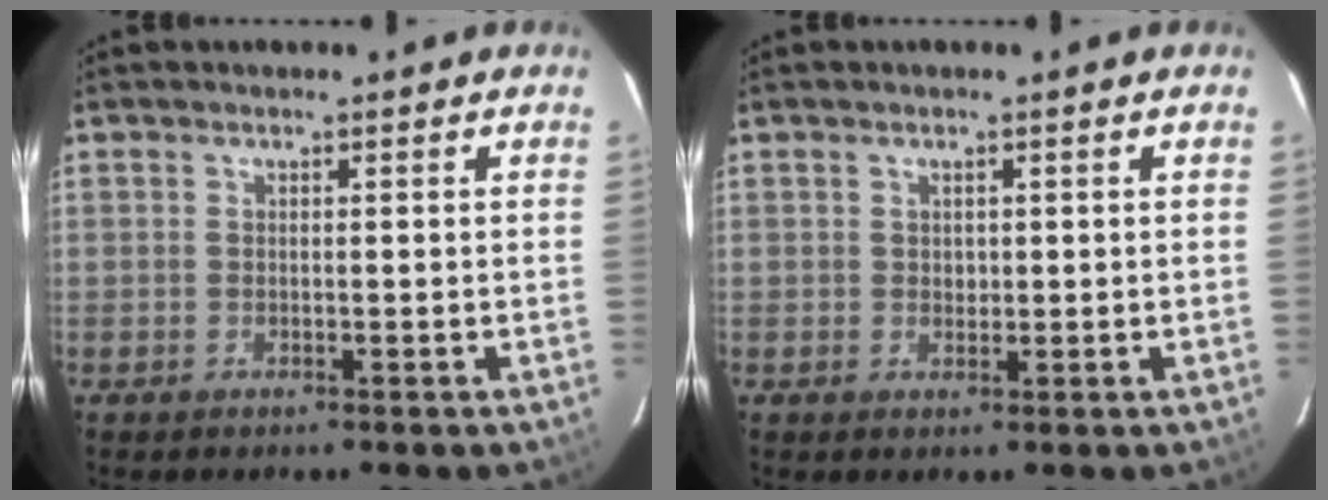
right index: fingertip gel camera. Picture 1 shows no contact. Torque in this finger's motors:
{"motor_torque": [0.21, 0.18, 0.02, 0.00]}